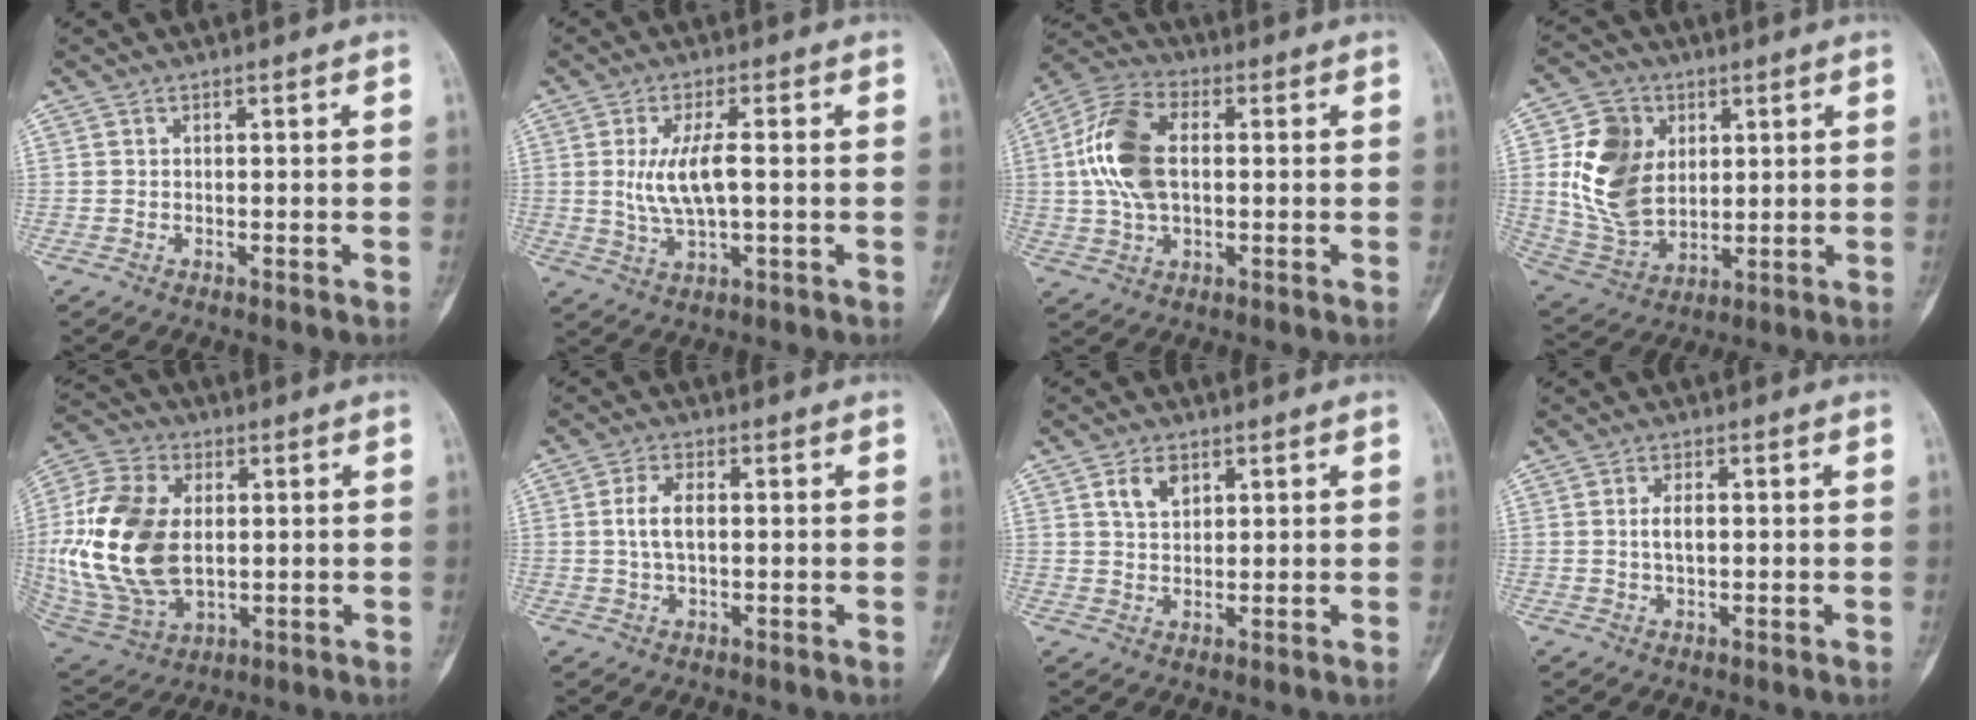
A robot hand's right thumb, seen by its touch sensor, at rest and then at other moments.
{"total": 7.8, "force": [0.4, 2.5, 7.4], "torque": [-0.157, 0.001, 0.011]}
{"total": 13.6, "force": [1.3, 8.0, 10.9], "torque": [-0.222, 0.019, 0.021]}
{"total": 15.2, "force": [3.0, 11.3, 9.8], "torque": [-0.151, -0.012, 0.068]}
{"total": 22.0, "force": [0.9, 14.1, 16.9], "torque": [-0.349, -0.010, 0.027]}
{"total": 4.7, "force": [0.3, 2.3, 4.1], "torque": [-0.085, 0.004, 0.006]}
{"total": 4.5, "force": [2.1, 3.0, 2.7], "torque": [-0.036, -0.009, 0.040]}
{"total": 2.8, "force": [0.2, 1.3, 2.5], "torque": [-0.045, -0.001, 0.004]}